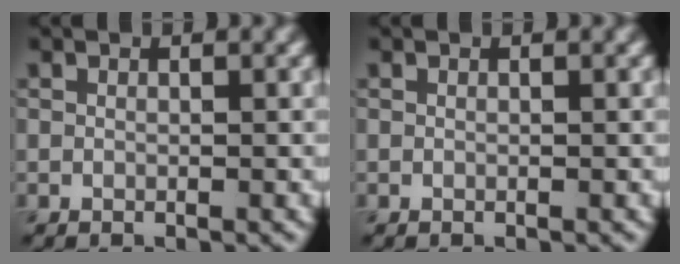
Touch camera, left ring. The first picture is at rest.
{"total": 0.0}